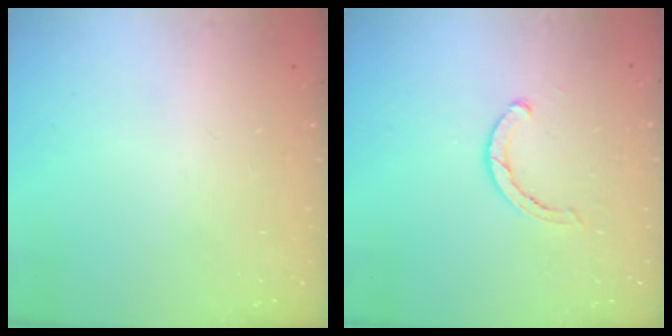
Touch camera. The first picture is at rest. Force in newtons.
{"total": 2.8, "press": 2.8, "slide": 0.2}